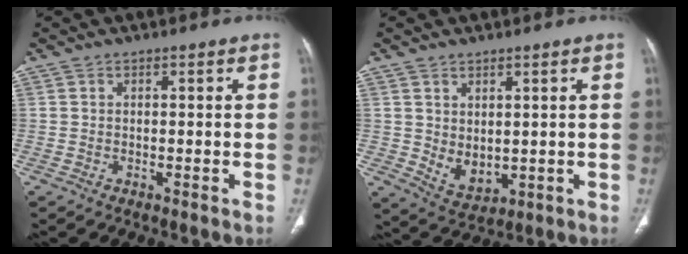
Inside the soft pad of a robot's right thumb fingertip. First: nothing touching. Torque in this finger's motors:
{"motor_torque": [-0.26, -0.05, -0.36, 0.40, -0.04]}